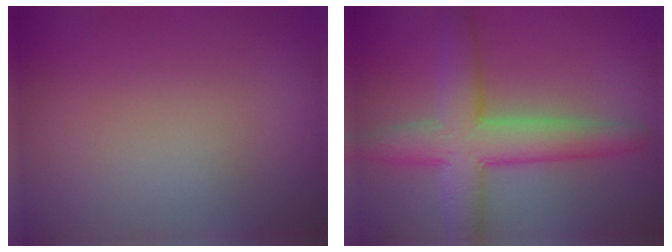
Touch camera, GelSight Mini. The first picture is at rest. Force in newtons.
{"total": 6.5, "press": 6.5, "slide": 0.3}